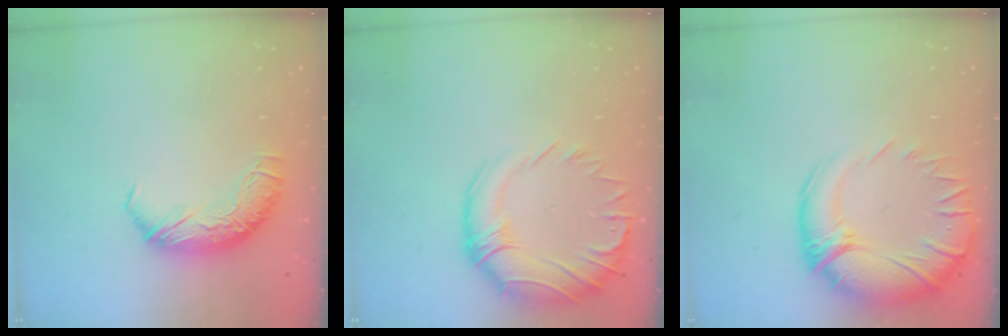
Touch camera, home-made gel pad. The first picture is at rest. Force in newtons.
{"total": 5.2, "press": 3.1, "slide": 4.1}
{"total": 7.5, "press": 5.9, "slide": 4.6}